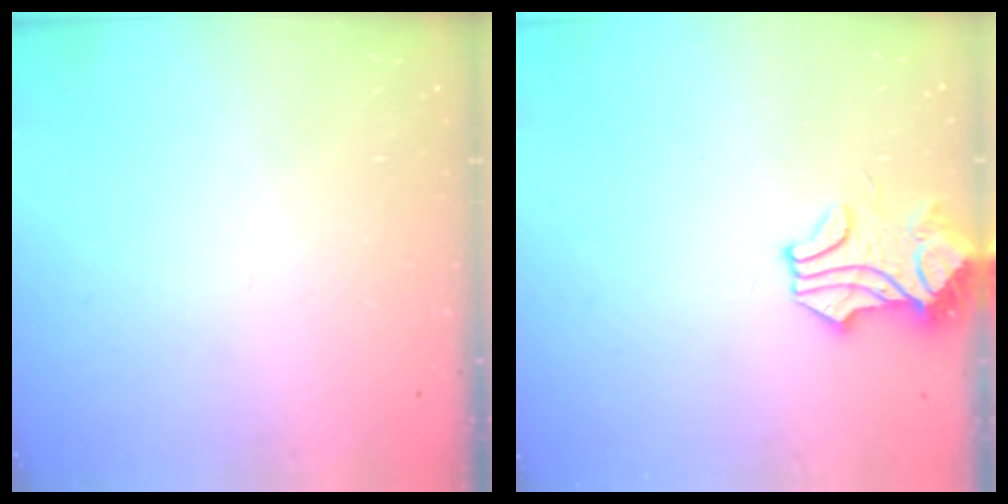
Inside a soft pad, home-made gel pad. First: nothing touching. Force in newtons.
{"total": 1.8, "press": 1.7, "slide": 0.5}